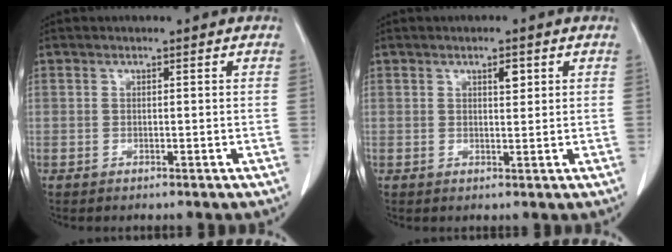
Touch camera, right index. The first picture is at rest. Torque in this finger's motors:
{"motor_torque": [0.01, 0.09, -0.07, 0.00]}